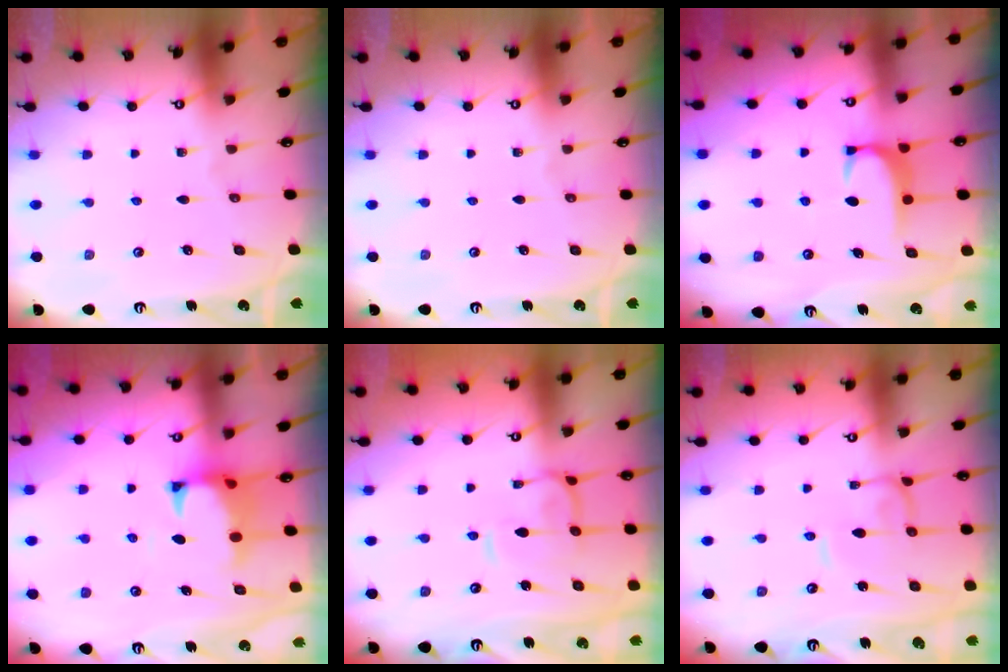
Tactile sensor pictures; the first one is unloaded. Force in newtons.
{"total": 0.0}
{"total": 1.8, "press": 1.7, "slide": 0.4}
{"total": 1.0, "press": 0.1, "slide": 1.0}
{"total": 2.9, "press": 2.8, "slide": 0.8}
{"total": 1.6, "press": 1.5, "slide": 0.1}